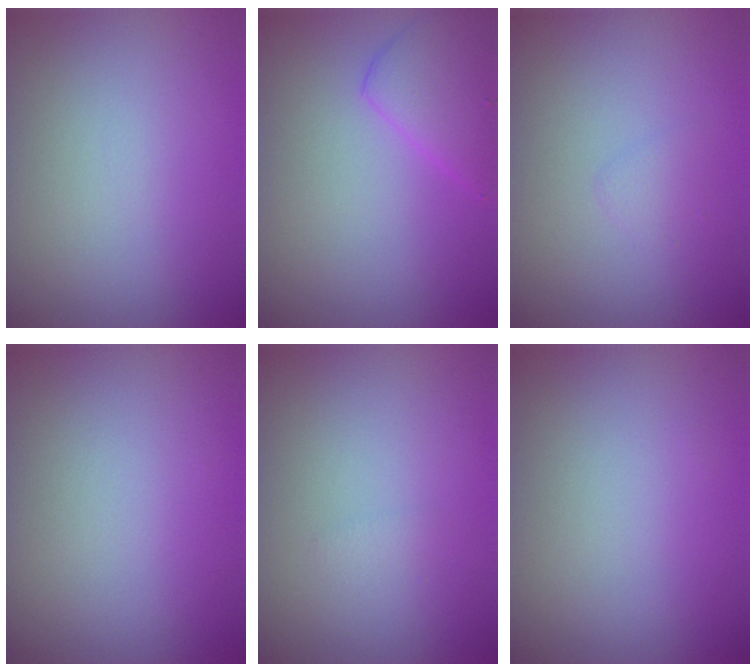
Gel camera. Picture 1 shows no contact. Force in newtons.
{"total": 3.7, "press": 3.7, "slide": 0.2}
{"total": 0.8, "press": 0.8, "slide": 0.1}
{"total": 0.0}
{"total": 0.5, "press": 0.5, "slide": 0.0}
{"total": 0.0}